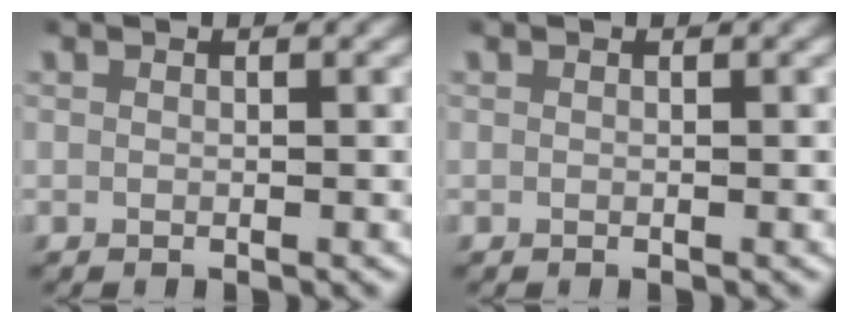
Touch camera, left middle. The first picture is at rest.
{"total": 0.0}